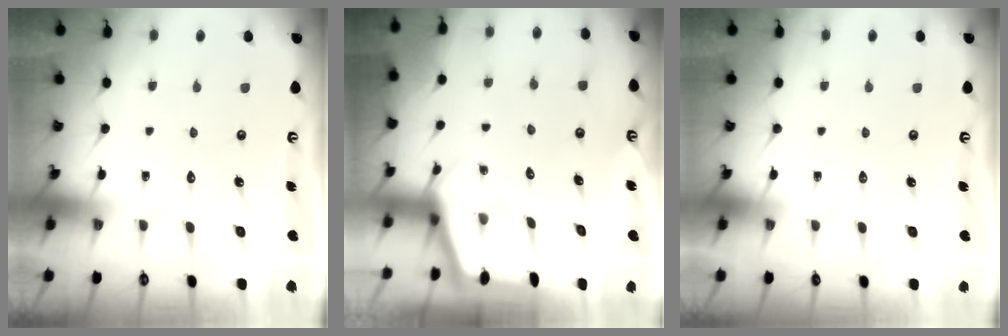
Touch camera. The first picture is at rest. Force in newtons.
{"total": 2.2, "press": 2.2, "slide": 0.3}
{"total": 0.0}